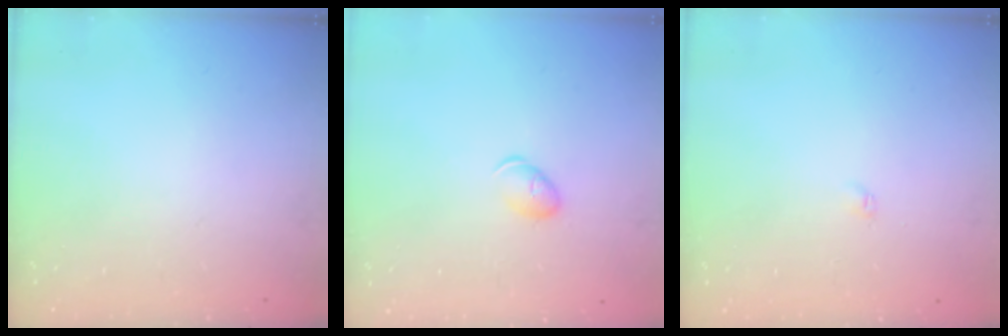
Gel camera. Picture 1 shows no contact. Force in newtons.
{"total": 5.4, "press": 5.3, "slide": 1.0}
{"total": 2.1, "press": 2.0, "slide": 0.3}